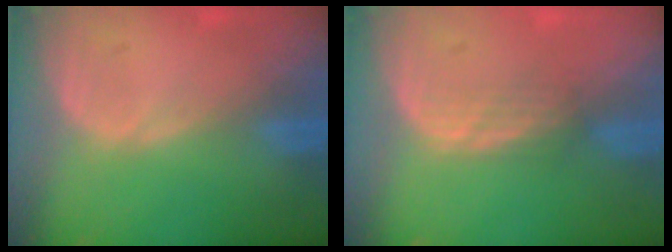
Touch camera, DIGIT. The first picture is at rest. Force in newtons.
{"total": 2.2, "press": 2.1, "slide": 0.2}